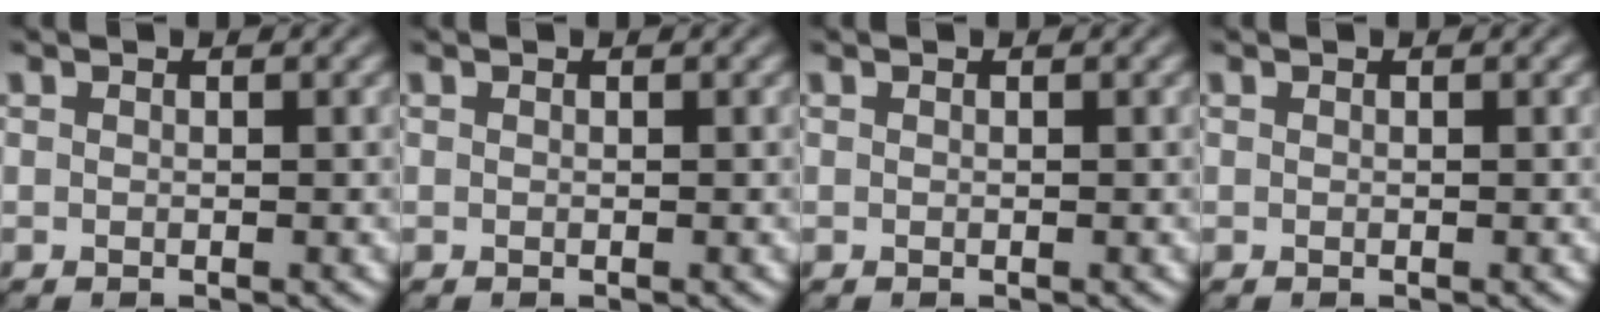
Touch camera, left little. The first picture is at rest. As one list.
[{"total": 0.0}, {"total": 0.0}, {"total": 0.0}]